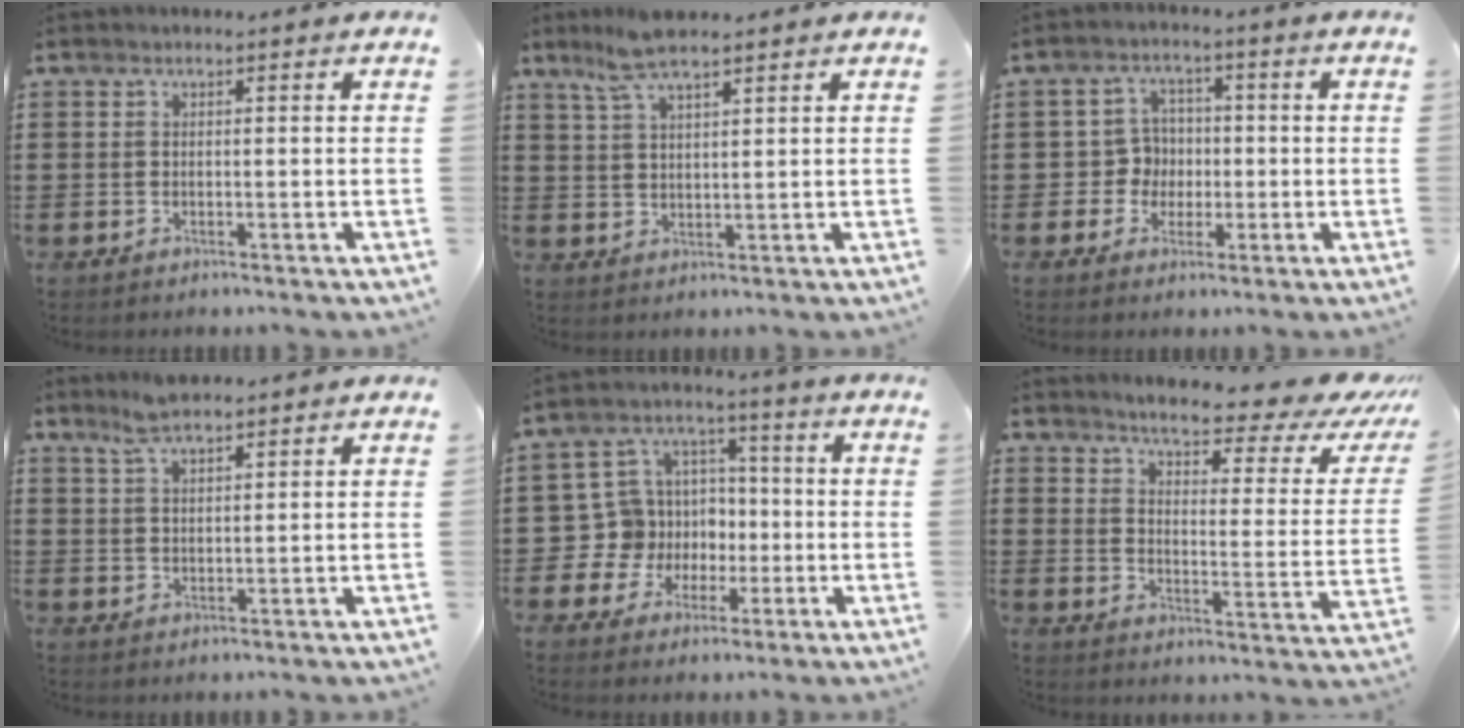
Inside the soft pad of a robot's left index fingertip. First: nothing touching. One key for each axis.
{"total": 5.8, "fx": 4.5, "fy": 0.9, "fz": 3.5, "tx": -0.079, "ty": -0.003, "tz": 0.081}
{"total": 4.9, "fx": -0.3, "fy": 4.8, "fz": 1.2, "tx": -0.043, "ty": 0.013, "tz": -0.007}
{"total": 4.3, "fx": 3.7, "fy": 1.0, "fz": 2.1, "tx": -0.049, "ty": -0.001, "tz": 0.068}
{"total": 9.2, "fx": -0.9, "fy": 9.0, "fz": 1.4, "tx": -0.085, "ty": 0.000, "tz": -0.011}
{"total": 5.6, "fx": 4.9, "fy": 0.0, "fz": 2.8, "tx": -0.063, "ty": -0.044, "tz": 0.075}